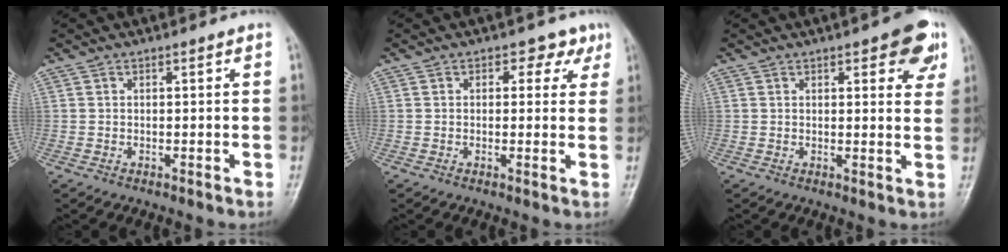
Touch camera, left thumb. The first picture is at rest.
{"total": 3.5, "force": [1.7, 2.6, 1.6], "torque": [0.011, -0.003, 0.014]}
{"total": 7.9, "force": [3.9, 2.9, 6.1], "torque": [-0.046, -0.012, 0.041]}